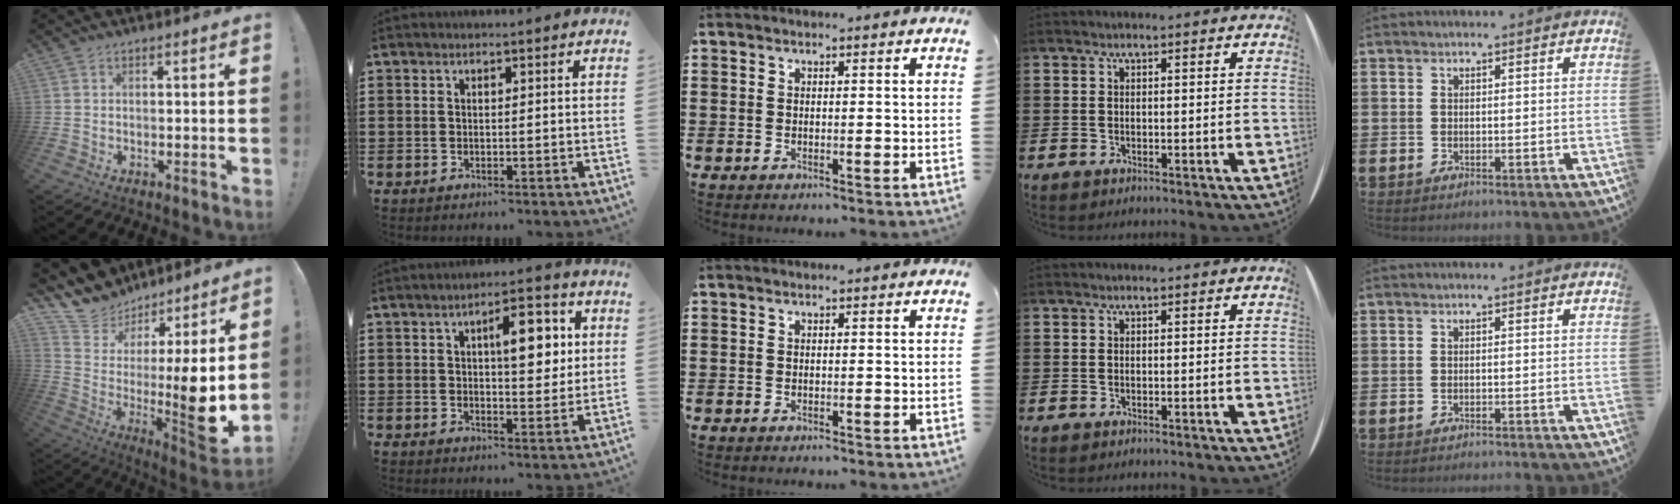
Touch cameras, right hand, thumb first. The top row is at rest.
{"thumb": {"total": 9.3, "force": [1.8, 4.0, 8.1], "torque": [-0.107, -0.069, 0.032]}, "index": {"total": 8.4, "force": [2.4, 3.6, 7.2], "torque": [-0.098, -0.006, 0.029]}, "little": {"total": 0.5, "force": [-0.5, -0.1, 0.0], "torque": [0.002, -0.001, -0.011]}}